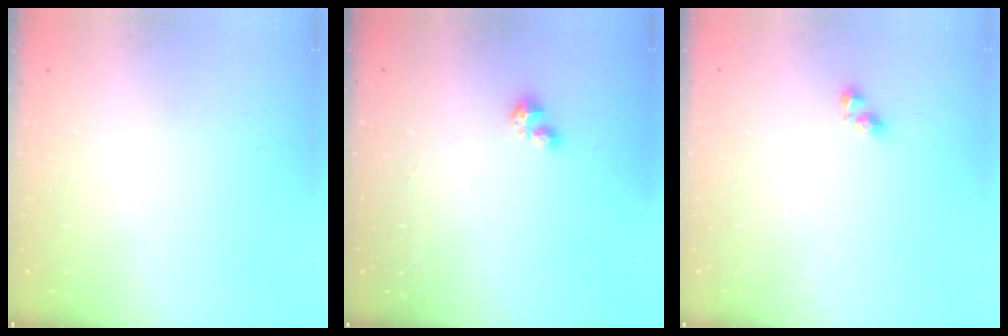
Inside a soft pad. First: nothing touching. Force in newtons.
{"total": 1.0, "press": 1.0, "slide": 0.1}
{"total": 4.2, "press": 4.1, "slide": 0.6}